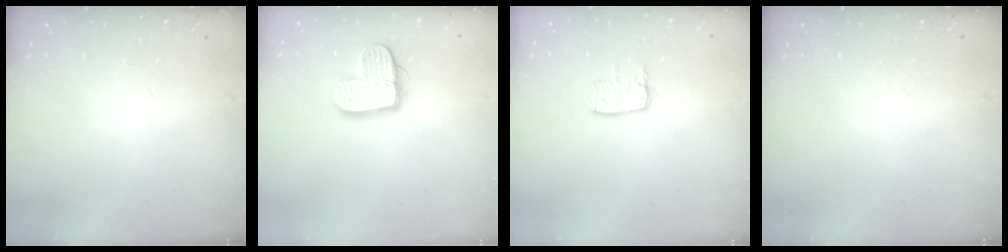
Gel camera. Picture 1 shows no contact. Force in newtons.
{"total": 12.6, "press": 12.6, "slide": 0.8}
{"total": 6.8, "press": 6.8, "slide": 0.4}
{"total": 0.0}